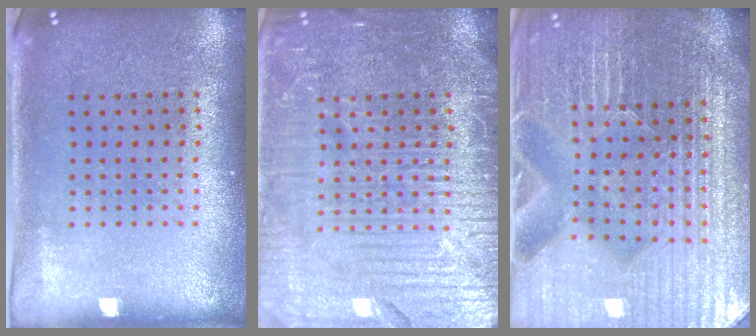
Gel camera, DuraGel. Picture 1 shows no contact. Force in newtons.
{"total": 7.1, "press": 7.0, "slide": 0.8}
{"total": 6.0, "press": 5.5, "slide": 2.5}